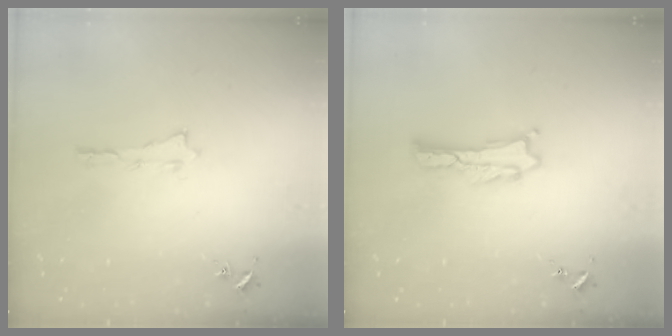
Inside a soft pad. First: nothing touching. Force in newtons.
{"total": 0.7, "press": 0.7, "slide": 0.2}